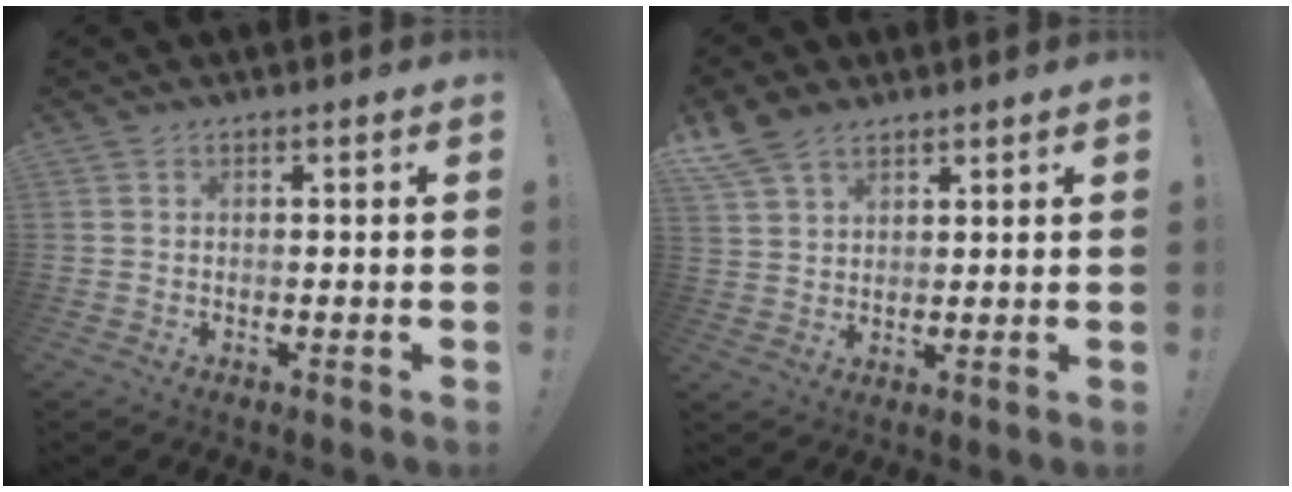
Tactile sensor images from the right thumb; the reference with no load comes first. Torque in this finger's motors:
{"motor_torque": [0.10, 0.13, 0.40, 0.22, 0.01]}